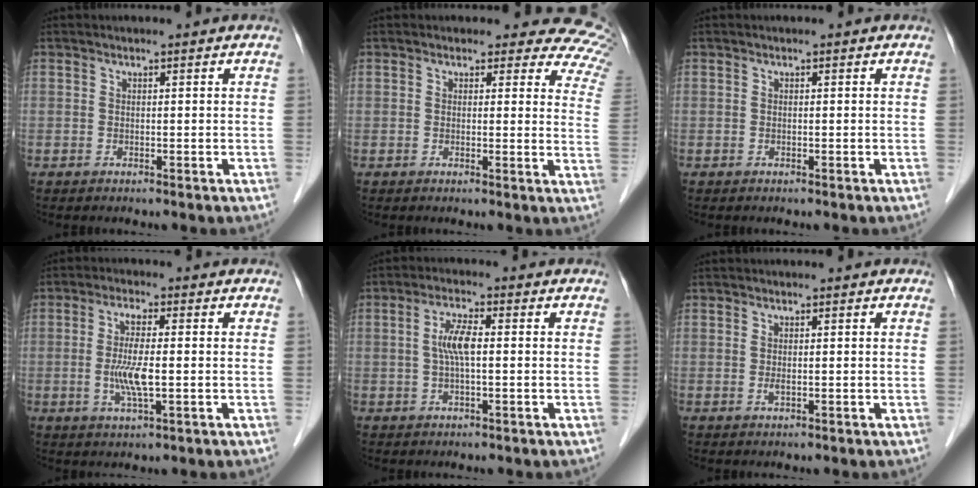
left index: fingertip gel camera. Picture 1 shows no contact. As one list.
[{"total": 9.9, "force": [8.2, 4.7, 2.9], "torque": [0.010, -0.029, 0.044]}, {"total": 0.0}, {"total": 6.1, "force": [-0.7, 0.7, 6.0], "torque": [-0.125, -0.009, -0.014]}, {"total": 4.4, "force": [0.2, 0.9, 4.3], "torque": [-0.093, 0.007, 0.003]}, {"total": 0.9, "force": [0.0, 0.3, 0.9], "torque": [-0.020, -0.003, 0.002]}]